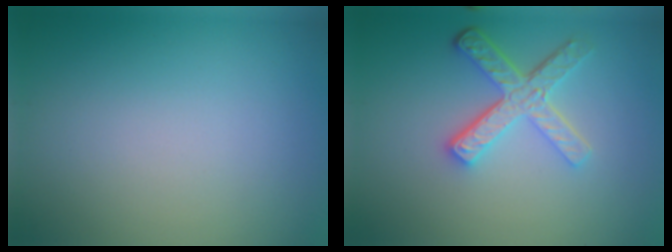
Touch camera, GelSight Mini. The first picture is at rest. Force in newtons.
{"total": 4.6, "press": 3.4, "slide": 3.1}